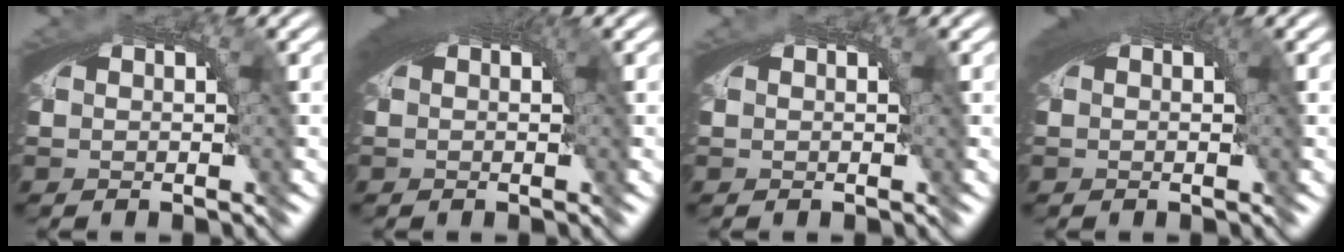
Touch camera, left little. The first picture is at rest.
{"total": 3.1, "force": [1.1, 0.9, 2.7], "torque": [-0.031, 0.009, 0.013]}
{"total": 0.0}
{"total": 2.4, "force": [1.0, 0.6, 2.1], "torque": [-0.023, 0.007, 0.013]}